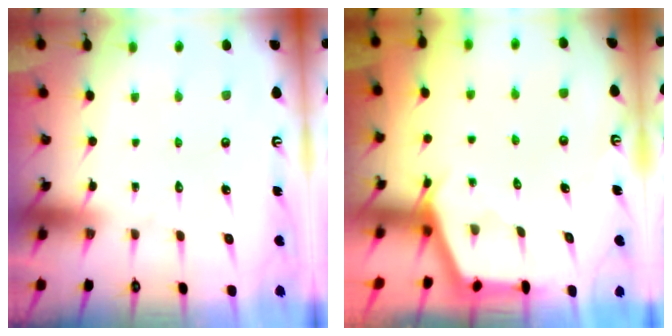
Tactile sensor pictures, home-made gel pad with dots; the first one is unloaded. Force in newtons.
{"total": 2.9, "press": 2.8, "slide": 0.3}